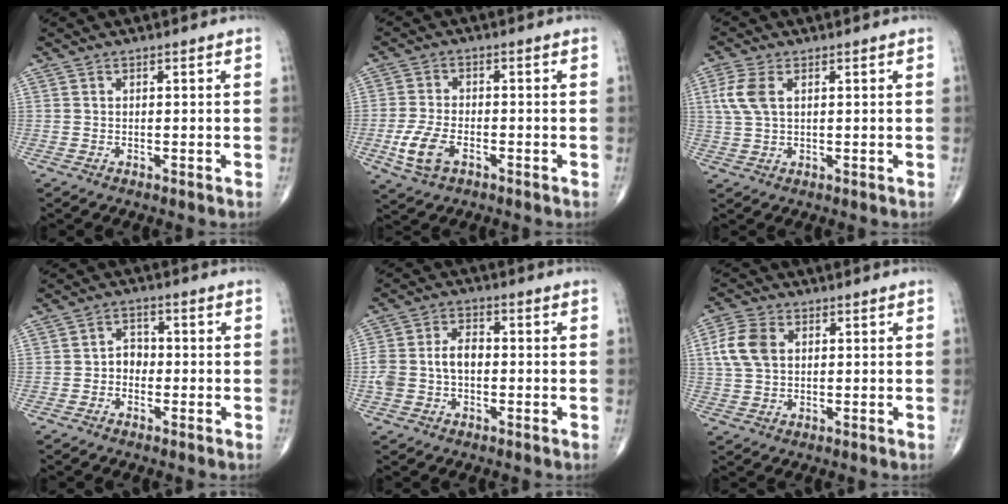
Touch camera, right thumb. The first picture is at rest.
{"total": 6.9, "force": [-2.7, 3.8, 5.1], "torque": [-0.112, 0.008, -0.050]}
{"total": 5.5, "force": [1.5, 3.0, 4.4], "torque": [-0.115, 0.010, 0.032]}
{"total": 3.4, "force": [-0.8, 2.7, 1.8], "torque": [-0.008, 0.016, -0.023]}
{"total": 7.0, "force": [-0.7, 4.5, 5.2], "torque": [-0.109, 0.024, -0.015]}
{"total": 7.4, "force": [1.5, 5.0, 5.2], "torque": [-0.112, 0.008, 0.029]}